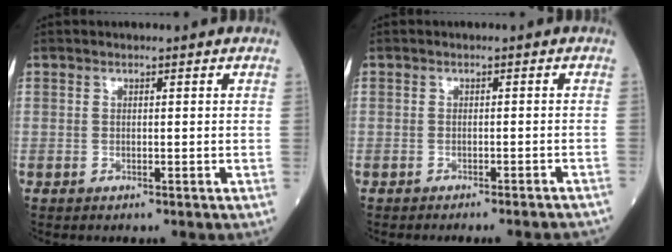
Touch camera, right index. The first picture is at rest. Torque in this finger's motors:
{"motor_torque": [0.97, -1.17, 0.15, 0.03]}